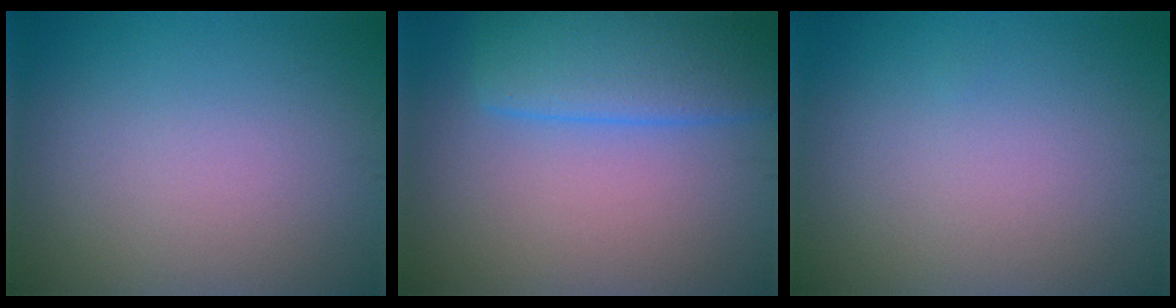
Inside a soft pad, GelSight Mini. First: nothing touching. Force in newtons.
{"total": 6.6, "press": 6.6, "slide": 0.4}
{"total": 0.0}